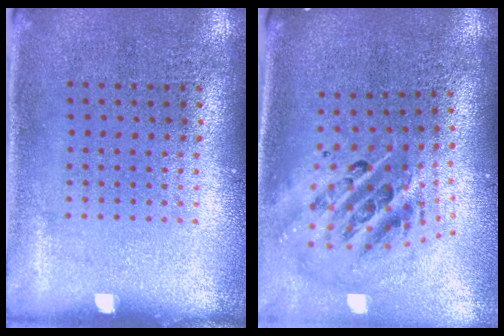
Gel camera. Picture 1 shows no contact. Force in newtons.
{"total": 2.7, "press": 1.9, "slide": 1.9}